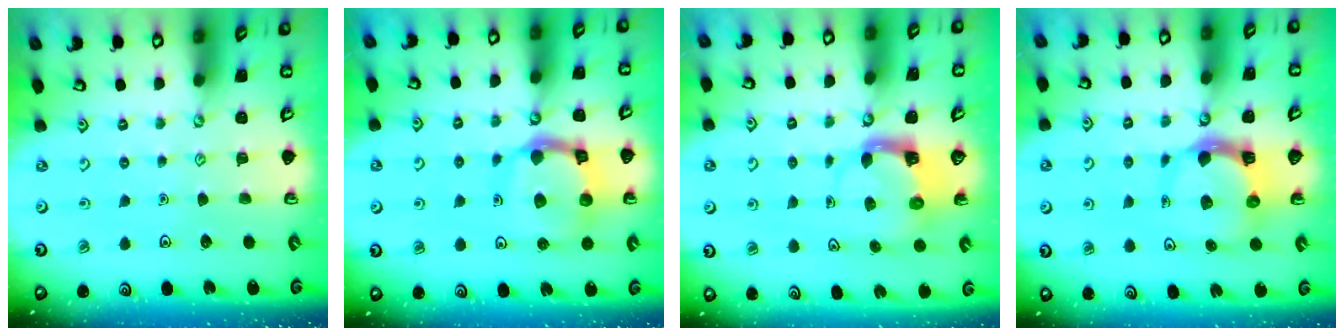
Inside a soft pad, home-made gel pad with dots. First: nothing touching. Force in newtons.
{"total": 13.0, "press": 12.9, "slide": 1.5}
{"total": 3.9, "press": 3.9, "slide": 0.6}
{"total": 6.3, "press": 6.2, "slide": 1.1}